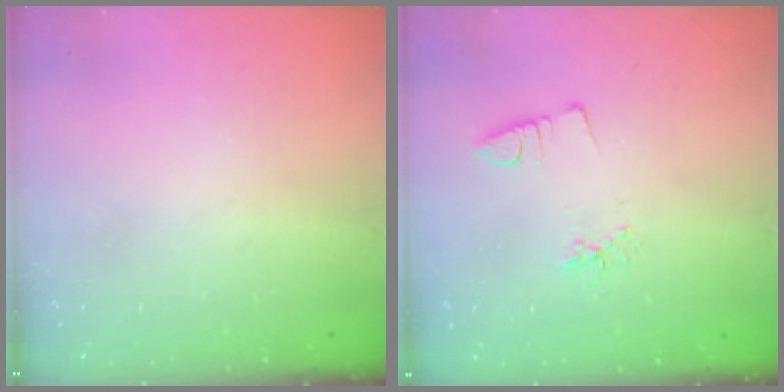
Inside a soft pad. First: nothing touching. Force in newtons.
{"total": 2.6, "press": 2.2, "slide": 1.5}